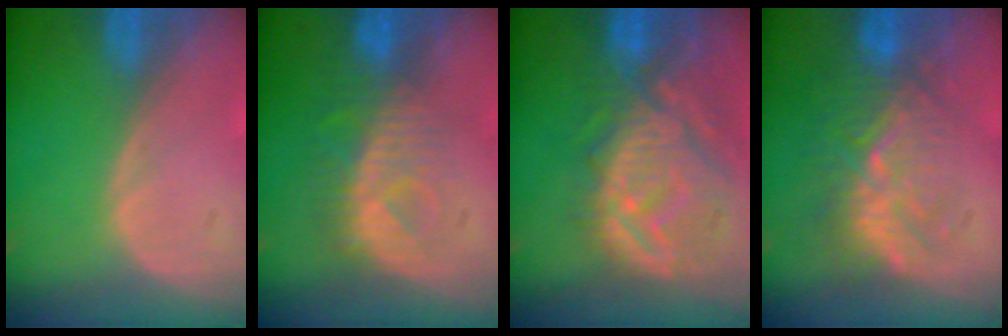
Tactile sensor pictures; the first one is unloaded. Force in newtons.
{"total": 8.1, "press": 7.5, "slide": 3.1}
{"total": 12.1, "press": 11.0, "slide": 5.2}
{"total": 9.2, "press": 8.6, "slide": 3.4}